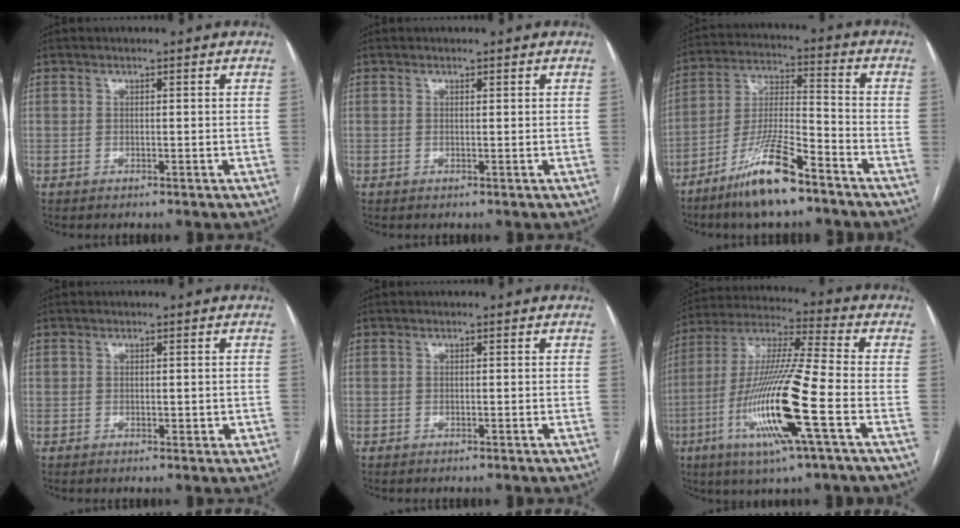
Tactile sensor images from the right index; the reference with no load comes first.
{"total": 0.0}
{"total": 12.4, "force": [-8.4, 1.6, 8.9], "torque": [-0.180, -0.017, -0.157]}
{"total": 1.8, "force": [0.1, 1.3, 1.3], "torque": [-0.018, 0.004, 0.008]}
{"total": 0.0}
{"total": 18.1, "force": [-5.9, 0.1, 17.1], "torque": [-0.347, -0.017, -0.114]}